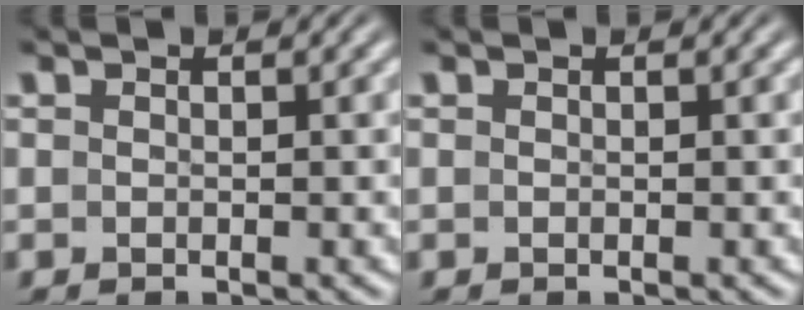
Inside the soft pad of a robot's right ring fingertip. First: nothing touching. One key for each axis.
{"total": 0.0}